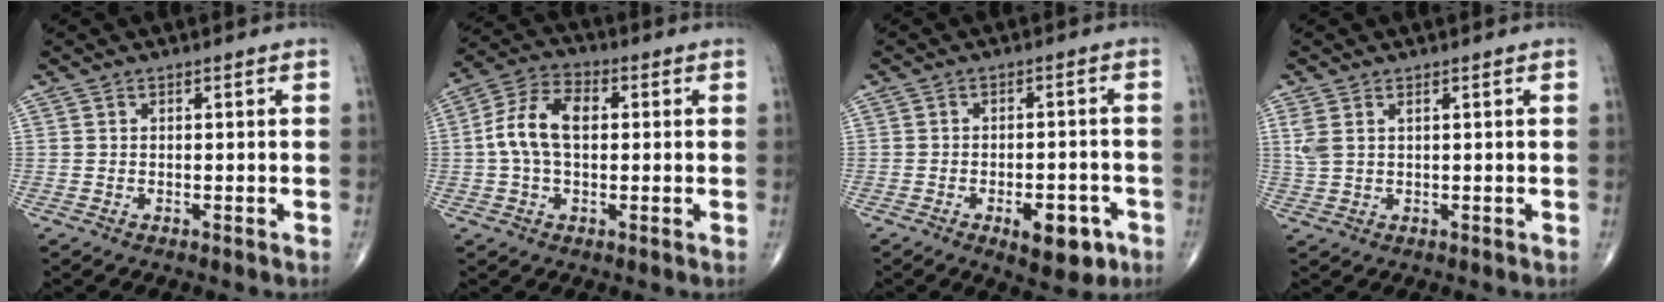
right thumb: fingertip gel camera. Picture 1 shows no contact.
{"total": 9.9, "force": [0.7, 5.9, 8.0], "torque": [-0.158, 0.026, 0.008]}
{"total": 10.7, "force": [-5.2, 5.1, 7.8], "torque": [-0.082, 0.033, -0.063]}
{"total": 2.9, "force": [1.2, 1.4, 2.2], "torque": [-0.063, 0.009, 0.033]}